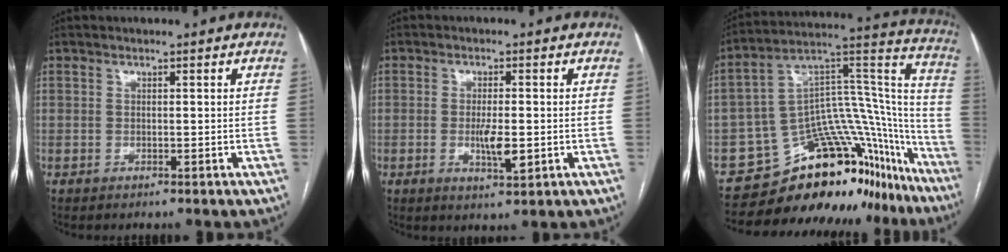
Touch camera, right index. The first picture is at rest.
{"total": 4.7, "force": [-0.8, 1.2, 4.4], "torque": [-0.084, -0.007, -0.011]}
{"total": 27.1, "force": [-21.9, 11.2, 11.5], "torque": [-0.098, 0.074, -0.306]}